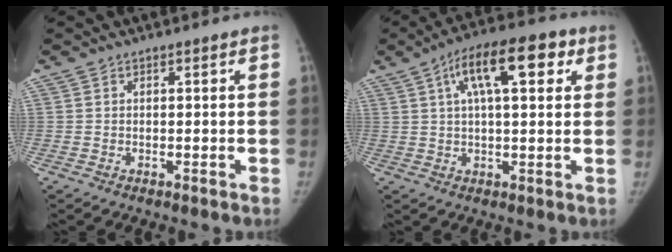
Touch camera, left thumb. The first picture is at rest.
{"total": 13.6, "force": [5.2, 5.2, 11.5], "torque": [-0.165, 0.017, 0.074]}